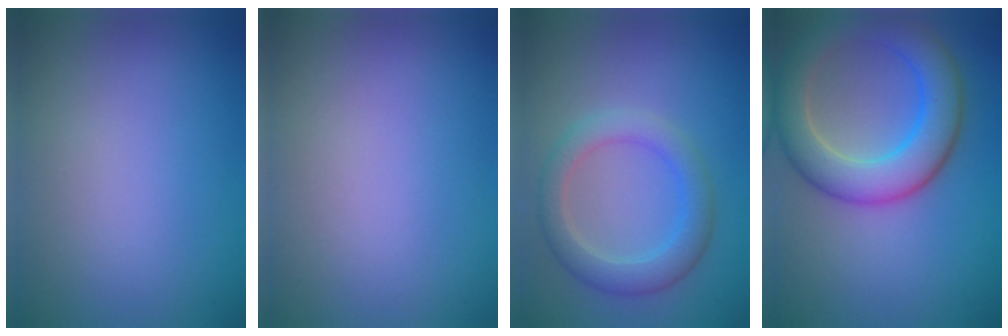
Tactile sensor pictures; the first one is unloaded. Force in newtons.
{"total": 0.0}
{"total": 3.7, "press": 3.7, "slide": 0.1}
{"total": 7.0, "press": 7.0, "slide": 0.5}